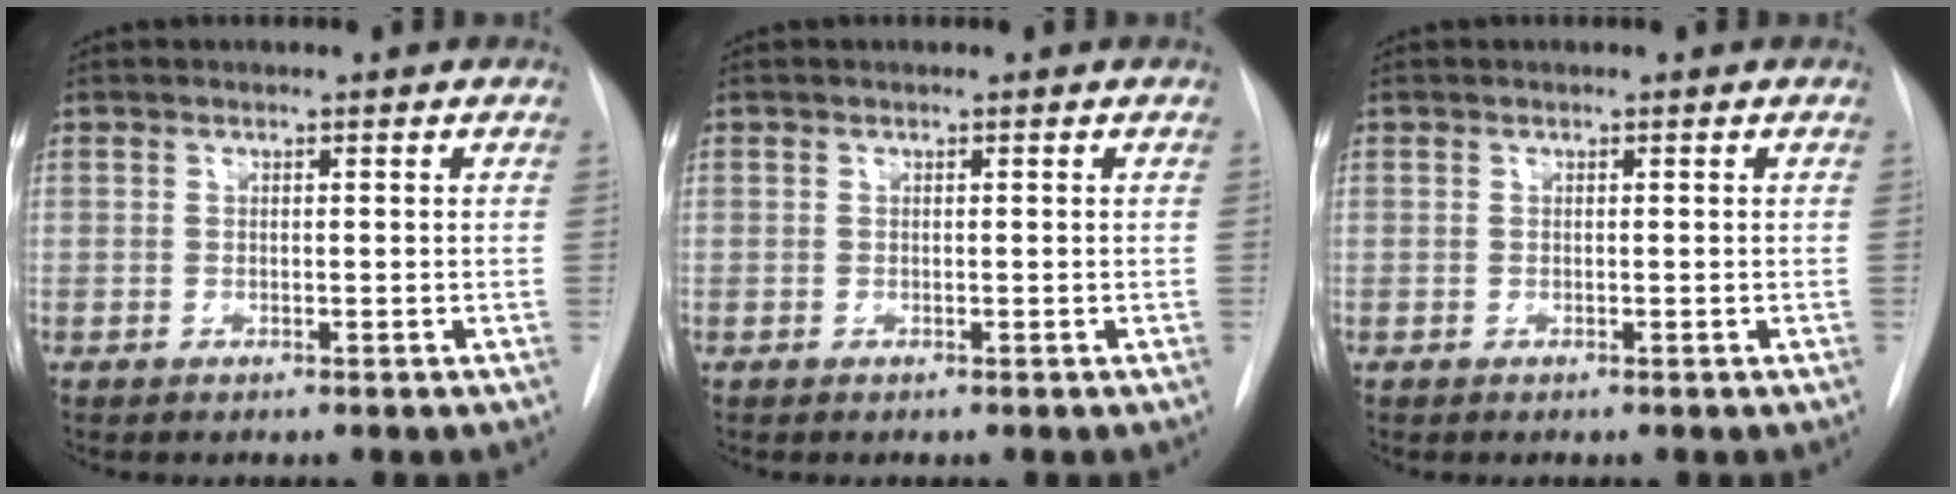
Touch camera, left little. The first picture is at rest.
{"total": 0.0}
{"total": 0.0}